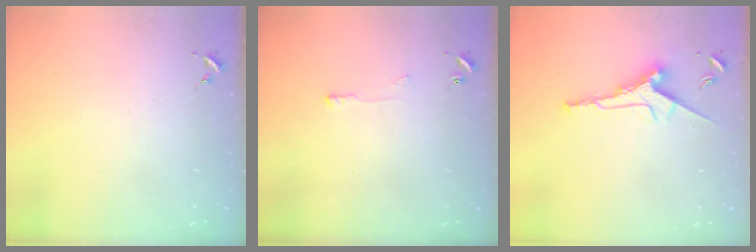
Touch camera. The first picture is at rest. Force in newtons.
{"total": 3.3, "press": 3.3, "slide": 0.3}
{"total": 9.6, "press": 9.6, "slide": 0.1}